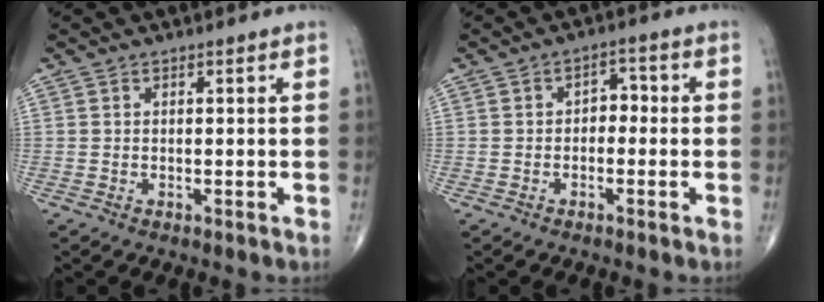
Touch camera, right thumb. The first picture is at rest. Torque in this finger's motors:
{"motor_torque": [0.00, 0.21, 0.45, -0.04, -0.02]}